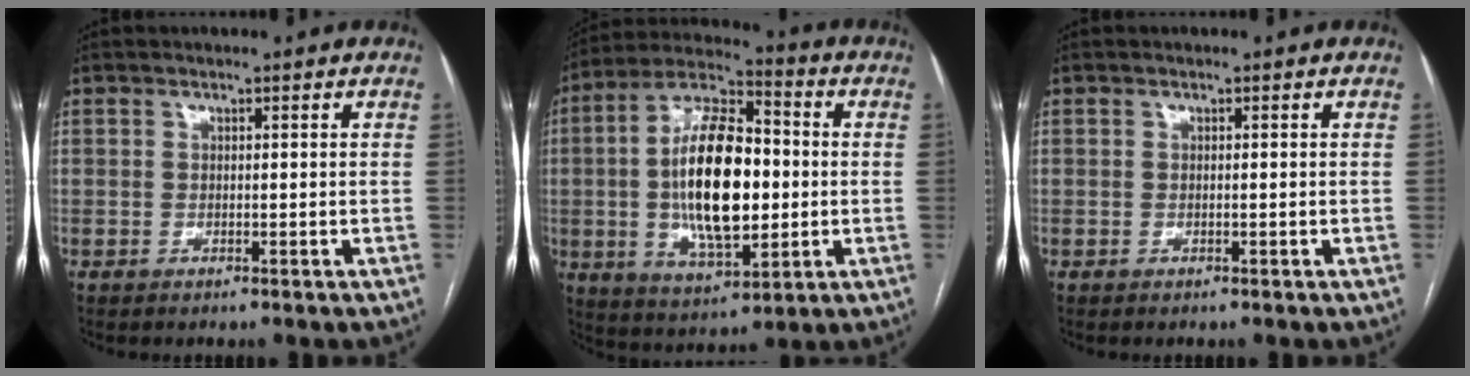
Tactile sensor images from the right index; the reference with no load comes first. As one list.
[{"total": 17.7, "force": [-0.5, 7.3, 16.1], "torque": [-0.302, 0.012, -0.005]}, {"total": 0.0}]